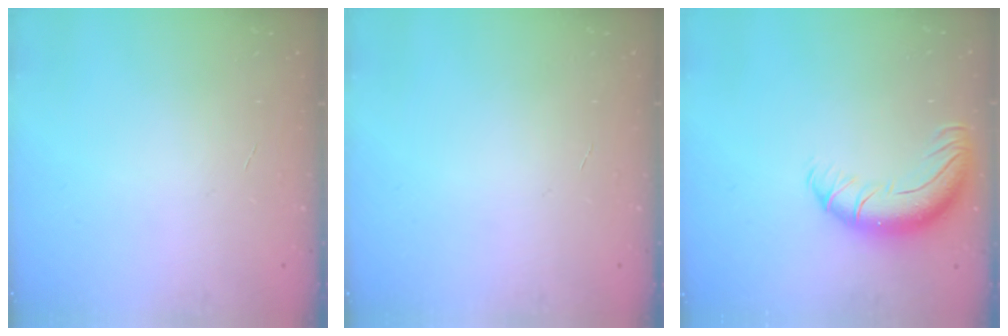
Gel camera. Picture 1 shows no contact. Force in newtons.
{"total": 0.0}
{"total": 11.5, "press": 11.4, "slide": 1.7}